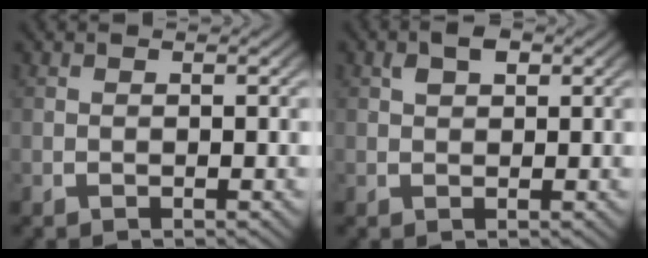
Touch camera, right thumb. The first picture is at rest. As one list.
[{"total": 2.0, "force": [1.1, 1.1, 1.3], "torque": [-0.017, 0.006, 0.020]}]